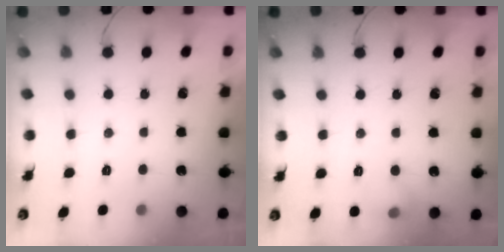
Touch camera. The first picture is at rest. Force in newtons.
{"total": 6.7, "press": 6.7, "slide": 0.7}